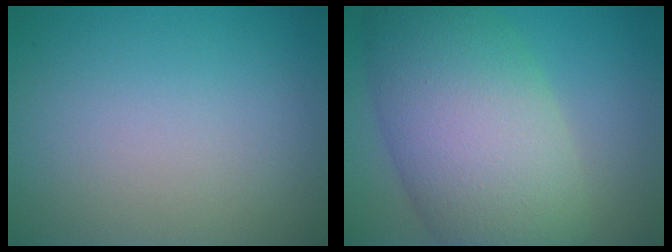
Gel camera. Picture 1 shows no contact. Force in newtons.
{"total": 12.1, "press": 12.1, "slide": 0.8}